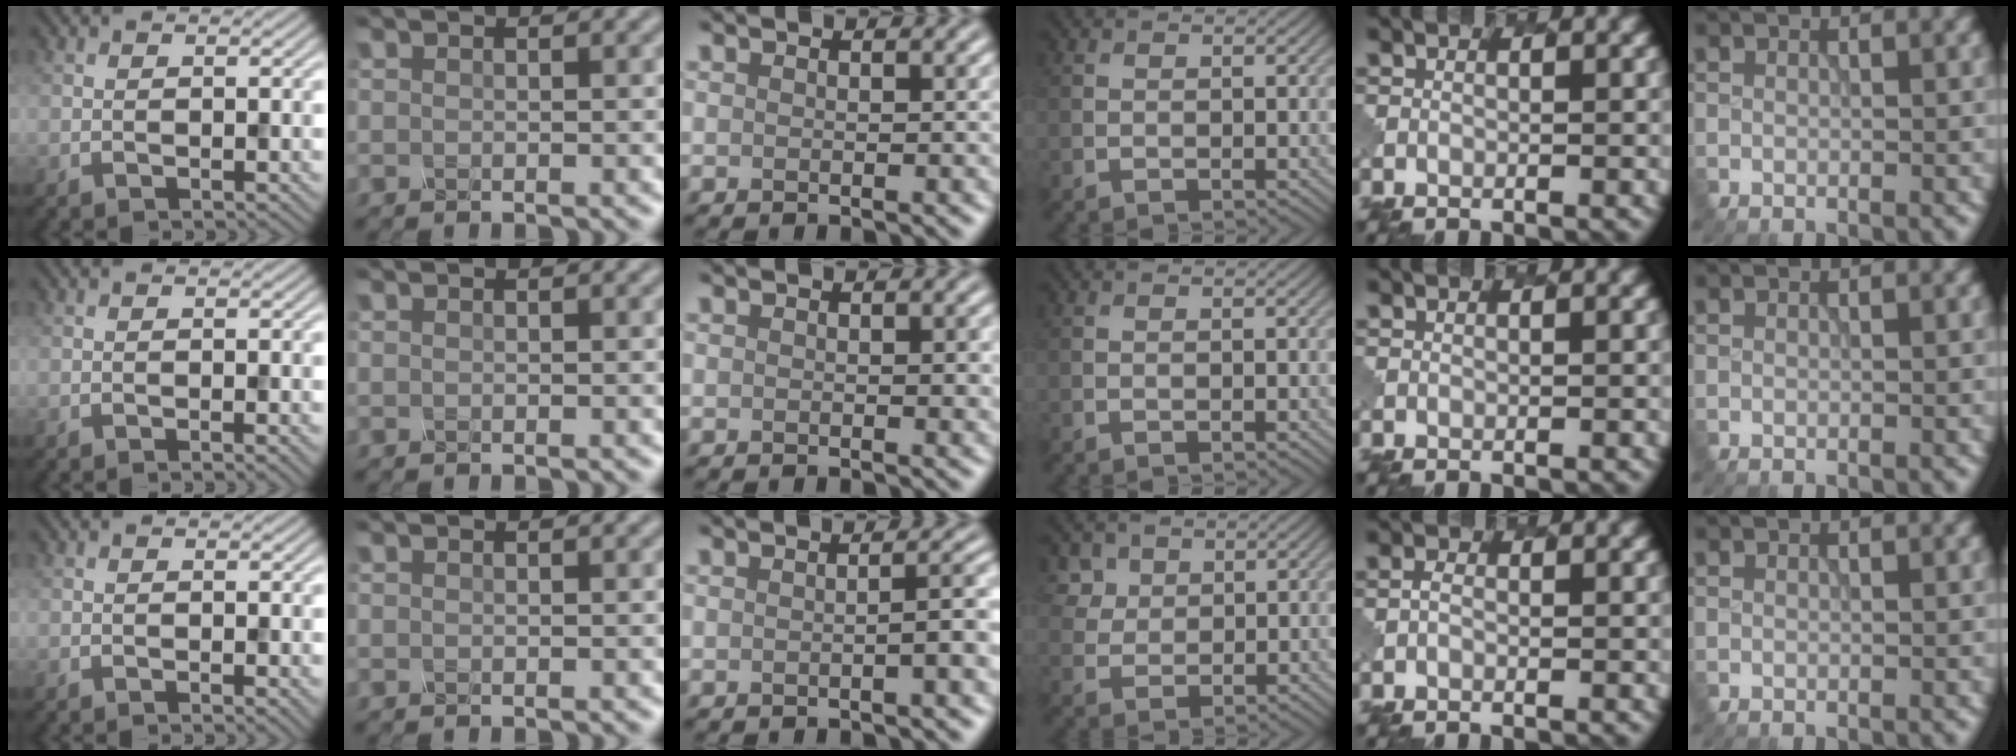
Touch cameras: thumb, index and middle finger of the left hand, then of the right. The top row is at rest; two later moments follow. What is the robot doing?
{"motion": "unscrew", "object": "spray bottle"}